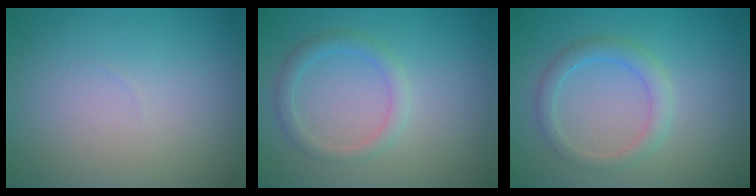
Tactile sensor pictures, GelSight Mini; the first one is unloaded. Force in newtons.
{"total": 1.9, "press": 1.9, "slide": 0.1}
{"total": 2.3, "press": 2.2, "slide": 0.1}